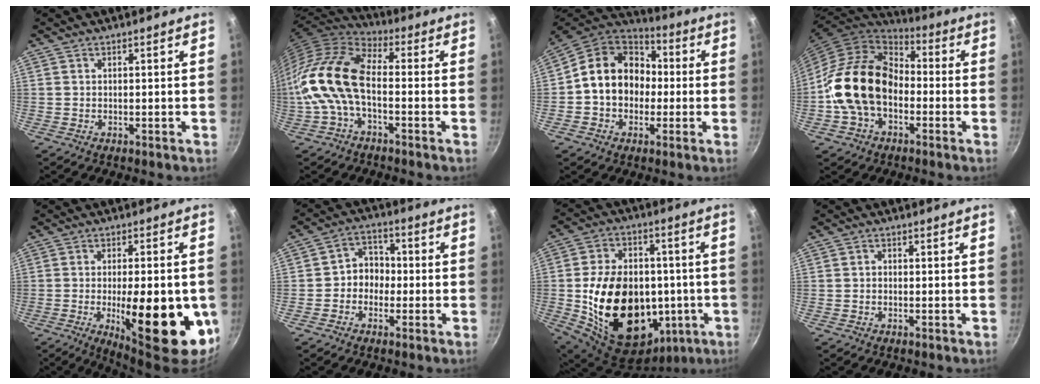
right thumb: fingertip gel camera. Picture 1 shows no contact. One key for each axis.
{"total": 15.5, "fx": -2.9, "fy": 8.2, "fz": 12.8, "tx": -0.250, "ty": 0.037, "tz": -0.074}
{"total": 16.4, "fx": 0.0, "fy": 13.4, "fz": 9.4, "tx": -0.121, "ty": 0.043, "tz": -0.015}
{"total": 17.6, "fx": -2.8, "fy": 12.6, "fz": 11.9, "tx": -0.181, "ty": 0.043, "tz": -0.065}
{"total": 20.6, "fx": -4.9, "fy": 7.1, "fz": 18.6, "tx": -0.236, "ty": 0.004, "tz": -0.058}
{"total": 6.3, "fx": -1.1, "fy": 5.4, "fz": 3.1, "tx": -0.007, "ty": 0.025, "tz": -0.031}
{"total": 27.7, "fx": -3.2, "fy": 19.7, "fz": 19.2, "tx": -0.316, "ty": 0.027, "tz": -0.028}
{"total": 1.0, "fx": -0.3, "fy": 0.9, "fz": 0.5, "tx": -0.008, "ty": 0.004, "tz": -0.009}